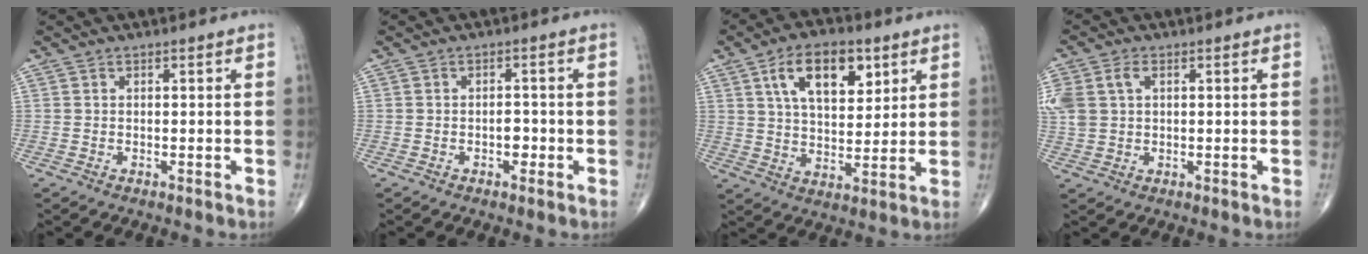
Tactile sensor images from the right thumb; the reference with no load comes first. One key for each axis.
{"total": 2.2, "fx": -0.7, "fy": 1.4, "fz": 1.5, "tx": -0.007, "ty": 0.007, "tz": -0.012}
{"total": 13.3, "fx": 5.8, "fy": 7.0, "fz": 9.7, "tx": -0.132, "ty": -0.019, "tz": 0.102}
{"total": 9.6, "fx": 2.5, "fy": 6.8, "fz": 6.3, "tx": -0.180, "ty": 0.017, "tz": 0.054}